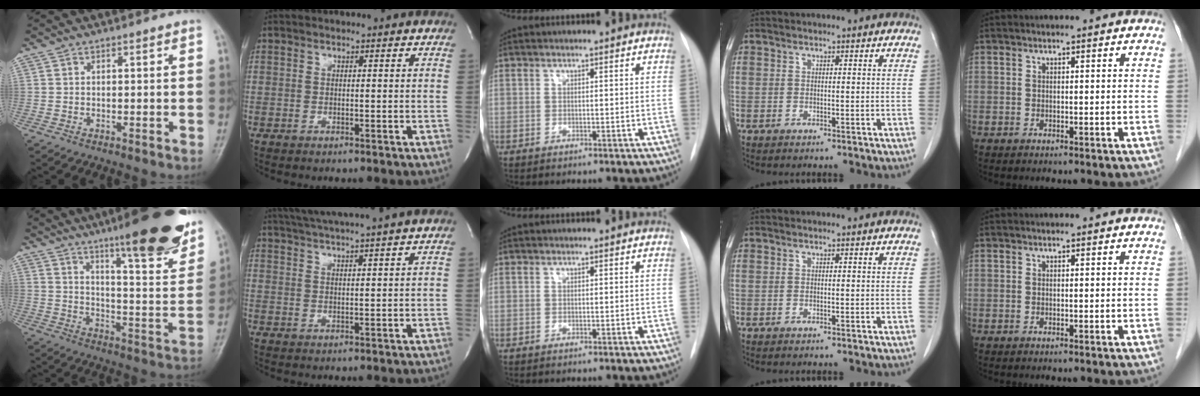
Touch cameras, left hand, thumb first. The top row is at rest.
{"thumb": {"total": 23.5, "force": [15.9, 4.6, 16.8], "torque": [-0.208, -0.067, 0.227]}, "index": {"total": 10.7, "force": [9.3, -1.6, 5.0], "torque": [-0.090, 0.008, 0.132]}}